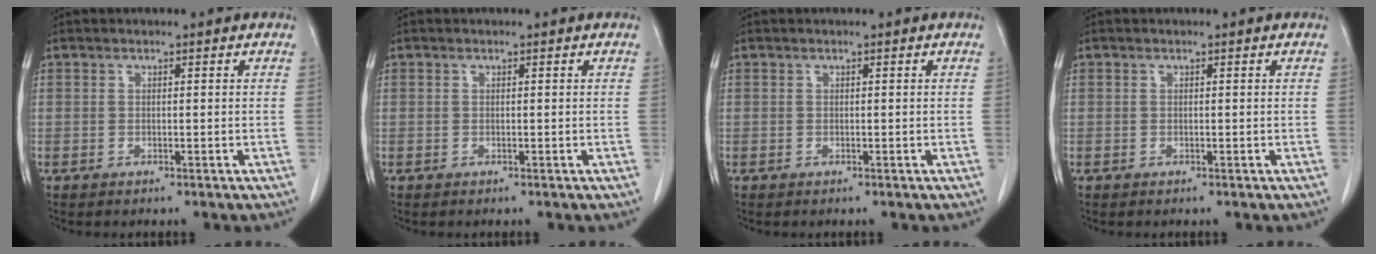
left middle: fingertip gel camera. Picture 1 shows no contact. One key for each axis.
{"total": 0.0}
{"total": 0.0}
{"total": 0.0}